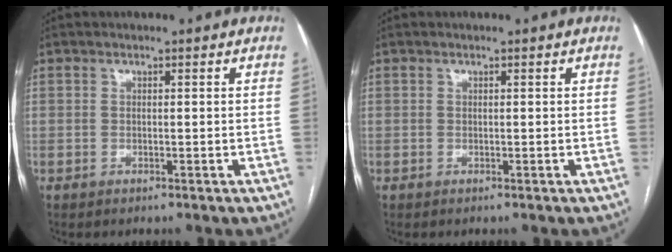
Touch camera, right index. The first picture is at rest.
{"total": 0.0}